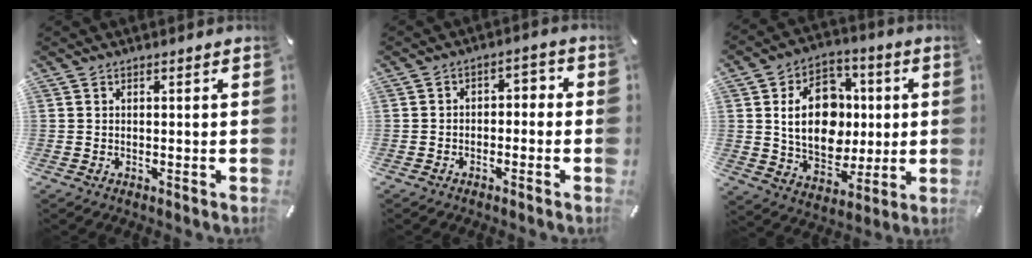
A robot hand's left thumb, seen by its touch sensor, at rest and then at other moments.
{"total": 3.4, "force": [-2.6, 2.0, 1.1], "torque": [-0.017, 0.020, -0.052]}
{"total": 16.9, "force": [1.6, 13.4, 10.1], "torque": [-0.171, 0.007, 0.033]}